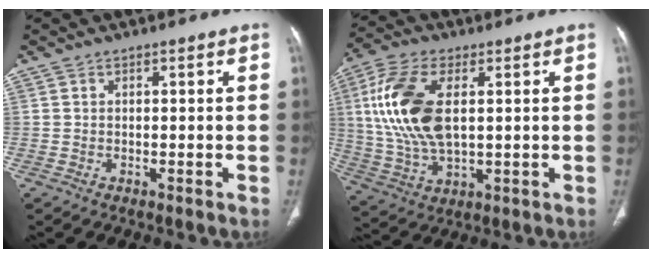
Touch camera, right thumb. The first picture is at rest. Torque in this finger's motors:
{"motor_torque": [-0.48, 1.30, 1.07, 0.93, 0.37]}